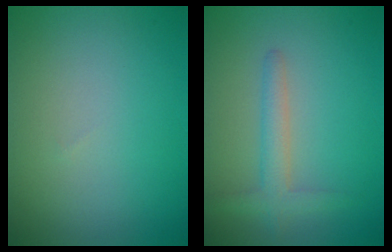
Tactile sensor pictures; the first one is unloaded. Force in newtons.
{"total": 2.3, "press": 2.3, "slide": 0.2}